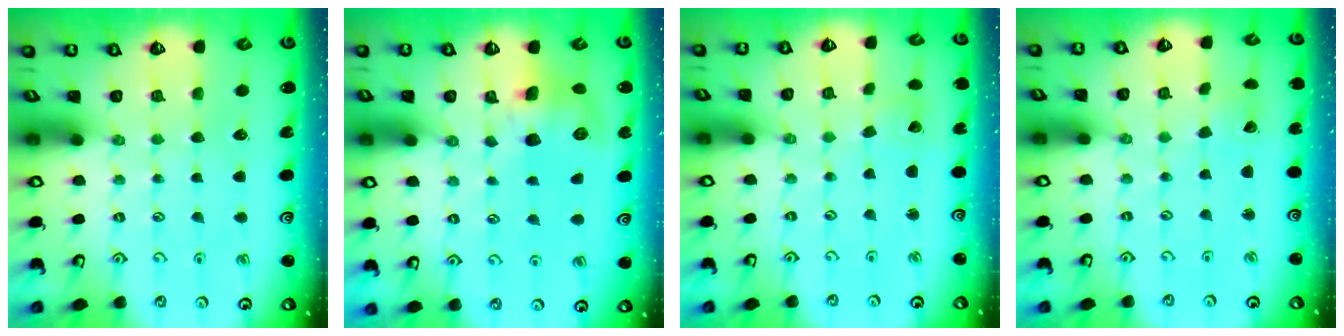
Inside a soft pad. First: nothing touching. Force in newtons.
{"total": 9.5, "press": 9.4, "slide": 0.6}
{"total": 2.0, "press": 2.0, "slide": 0.1}
{"total": 2.6, "press": 2.6, "slide": 0.1}